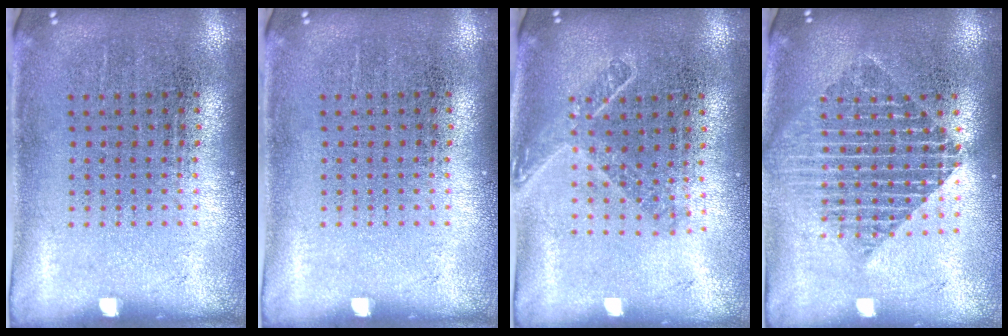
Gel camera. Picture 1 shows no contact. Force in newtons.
{"total": 0.0}
{"total": 1.6, "press": 1.2, "slide": 1.0}
{"total": 2.0, "press": 1.6, "slide": 1.2}